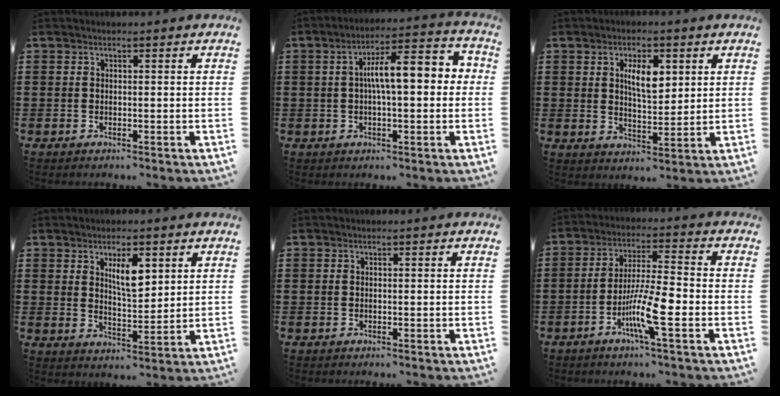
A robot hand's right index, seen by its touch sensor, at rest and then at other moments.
{"total": 8.7, "force": [0.3, 2.8, 8.2], "torque": [-0.142, 0.014, 0.000]}
{"total": 5.8, "force": [2.0, 2.3, 4.9], "torque": [-0.087, 0.002, 0.030]}
{"total": 5.4, "force": [2.6, 1.9, 4.3], "torque": [-0.076, 0.000, 0.041]}
{"total": 0.0}
{"total": 9.0, "force": [-3.5, 1.0, 8.2], "torque": [-0.160, -0.009, -0.066]}